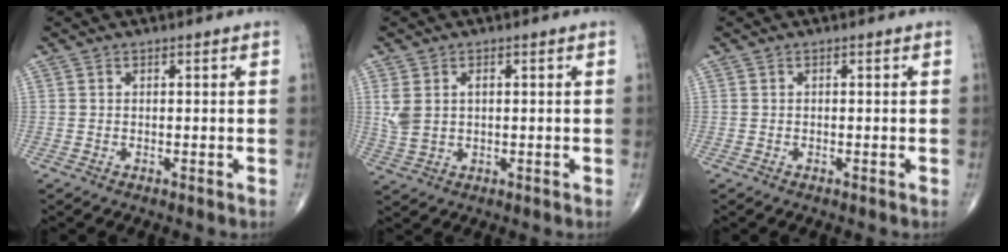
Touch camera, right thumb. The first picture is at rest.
{"total": 5.2, "force": [1.0, 3.3, 3.9], "torque": [-0.091, 0.007, 0.027]}
{"total": 0.0}